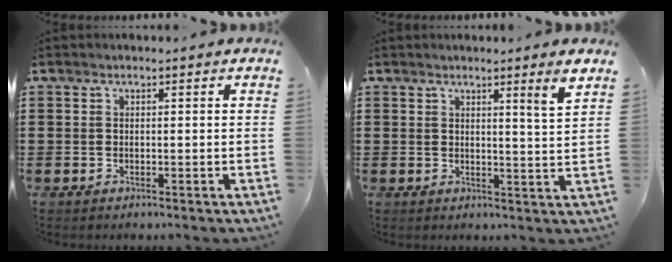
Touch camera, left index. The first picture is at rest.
{"total": 3.5, "force": [2.5, -0.9, 2.2], "torque": [-0.041, -0.014, 0.039]}